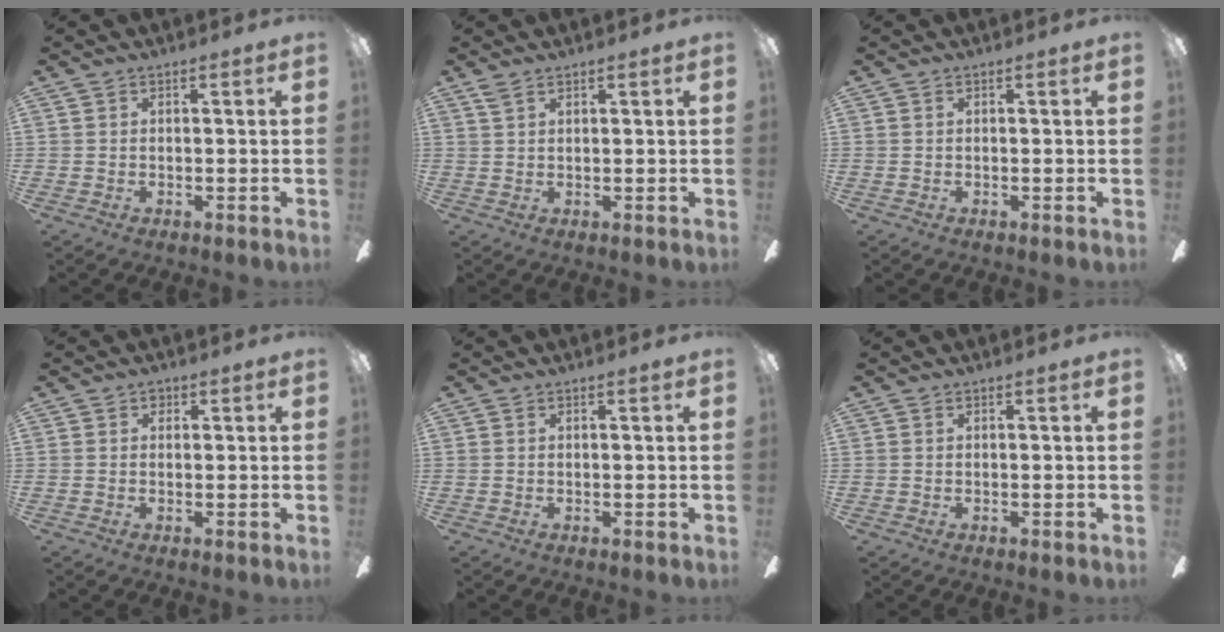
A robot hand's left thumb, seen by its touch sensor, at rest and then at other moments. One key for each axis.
{"total": 1.8, "fx": 1.4, "fy": 0.7, "fz": 0.9, "tx": -0.021, "ty": 0.001, "tz": 0.025}
{"total": 0.0}
{"total": 1.2, "fx": 0.5, "fy": 1.0, "fz": 0.5, "tx": -0.001, "ty": 0.001, "tz": 0.008}
{"total": 0.0}
{"total": 0.0}